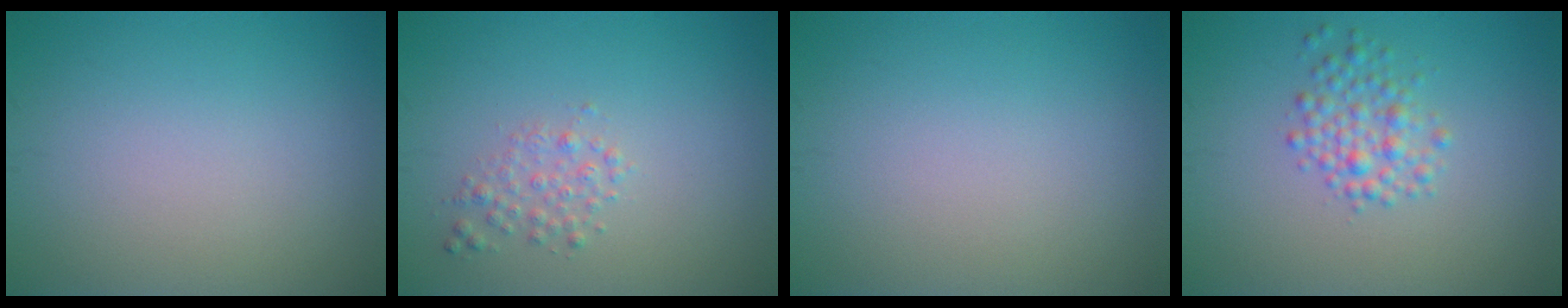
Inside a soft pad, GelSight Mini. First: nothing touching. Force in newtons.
{"total": 1.5, "press": 1.5, "slide": 0.1}
{"total": 0.0}
{"total": 2.6, "press": 2.6, "slide": 0.0}